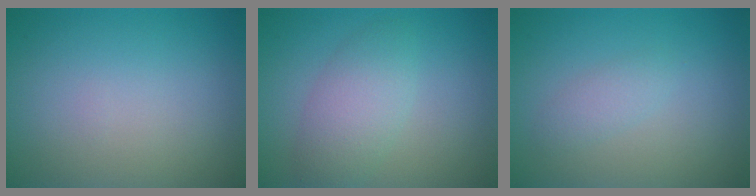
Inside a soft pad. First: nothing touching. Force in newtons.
{"total": 3.7, "press": 3.7, "slide": 0.2}
{"total": 1.3, "press": 1.3, "slide": 0.1}